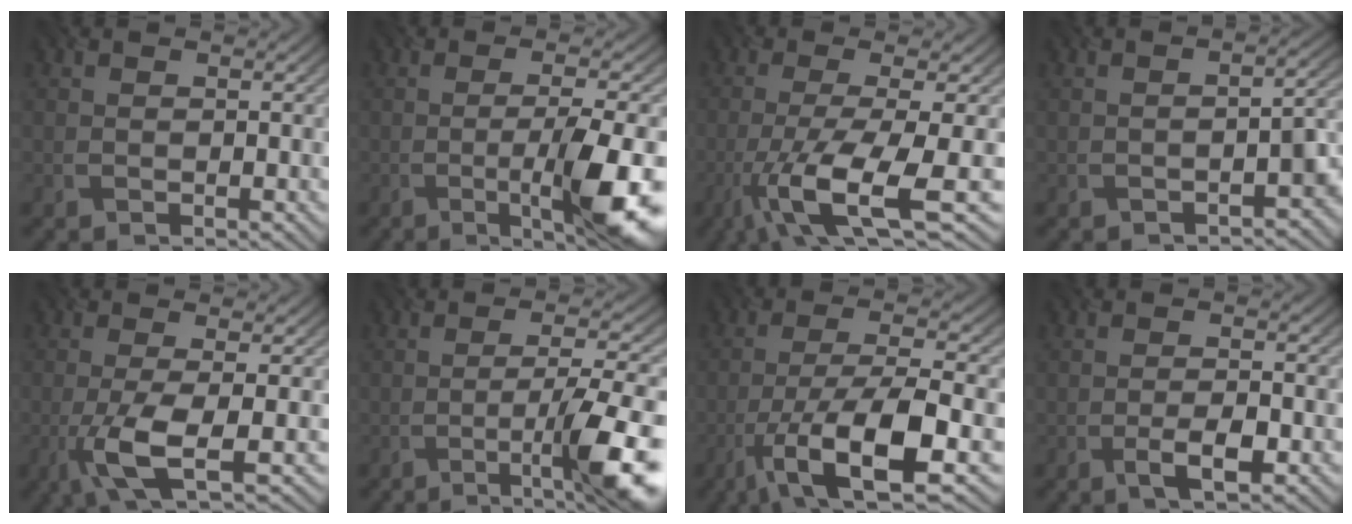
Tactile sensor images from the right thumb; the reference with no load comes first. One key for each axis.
{"total": 10.6, "fx": -3.5, "fy": 1.9, "fz": 9.9, "tx": -0.155, "ty": -0.003, "tz": -0.058}
{"total": 10.6, "fx": -4.0, "fy": 2.1, "fz": 9.6, "tx": -0.163, "ty": -0.006, "tz": -0.073}
{"total": 4.5, "fx": -2.5, "fy": 1.4, "fz": 3.4, "tx": -0.039, "ty": 0.004, "tz": -0.033}
{"total": 6.5, "fx": -1.9, "fy": 1.4, "fz": 6.0, "tx": -0.116, "ty": 0.000, "tz": -0.045}
{"total": 11.3, "fx": -4.3, "fy": 2.0, "fz": 10.2, "tx": -0.156, "ty": 0.006, "tz": -0.066}
{"total": 12.5, "fx": -5.8, "fy": 3.4, "fz": 10.6, "tx": -0.197, "ty": -0.012, "tz": -0.104}
{"total": 3.7, "fx": -1.6, "fy": 1.1, "fz": 3.2, "tx": -0.061, "ty": -0.001, "tz": -0.030}